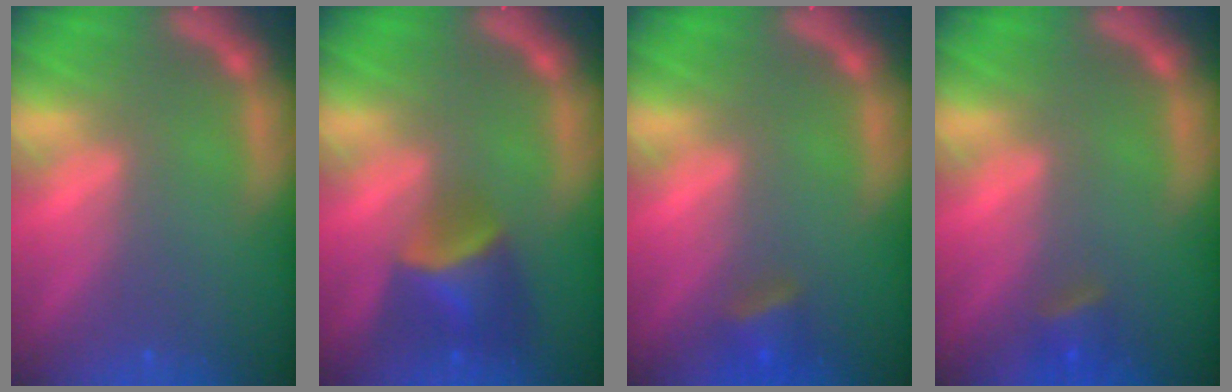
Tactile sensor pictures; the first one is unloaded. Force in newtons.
{"total": 5.0}
{"total": 2.4}
{"total": 1.9}